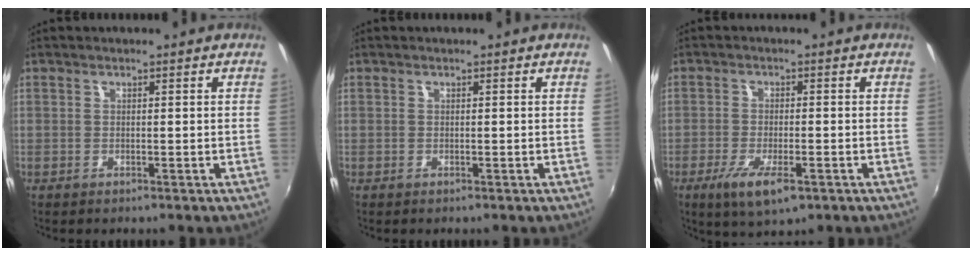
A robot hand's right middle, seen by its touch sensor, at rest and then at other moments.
{"total": 0.0}
{"total": 7.6, "force": [-4.1, 2.3, 6.0], "torque": [-0.132, -0.026, -0.071]}